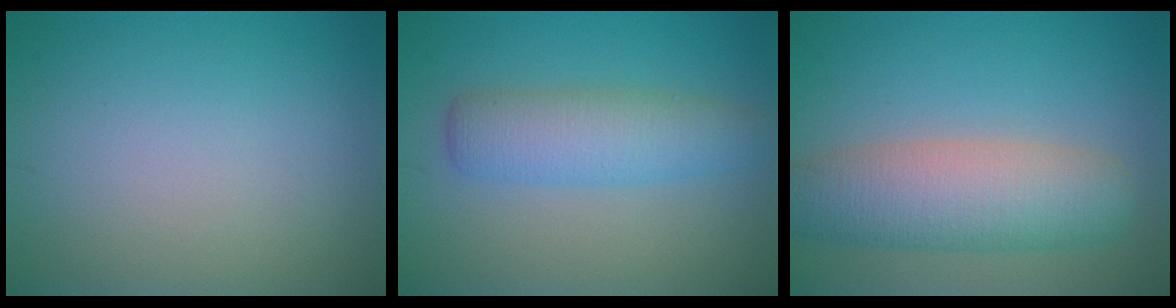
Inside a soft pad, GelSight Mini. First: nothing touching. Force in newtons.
{"total": 4.4, "press": 4.4, "slide": 0.1}
{"total": 6.9, "press": 6.9, "slide": 0.2}